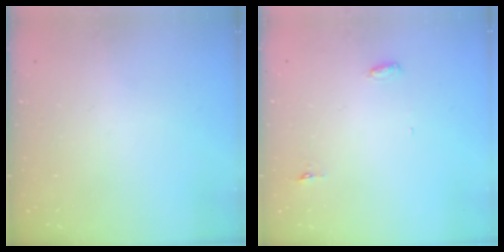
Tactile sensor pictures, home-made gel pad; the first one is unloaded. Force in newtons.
{"total": 3.0, "press": 2.8, "slide": 0.9}